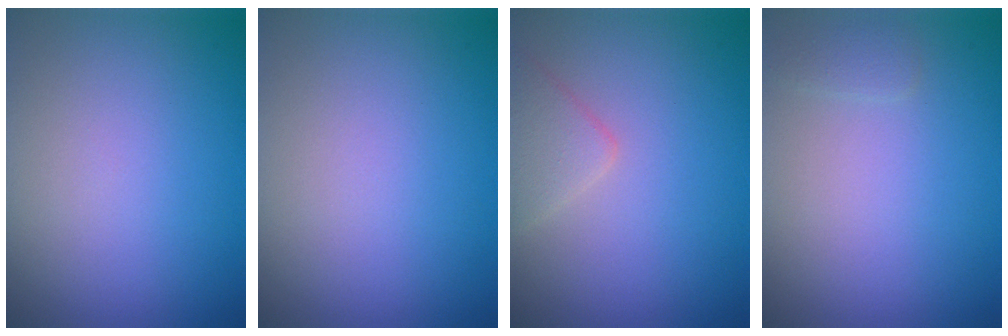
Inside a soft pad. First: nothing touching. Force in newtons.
{"total": 0.0}
{"total": 2.2, "press": 2.2, "slide": 0.2}
{"total": 0.8, "press": 0.8, "slide": 0.1}